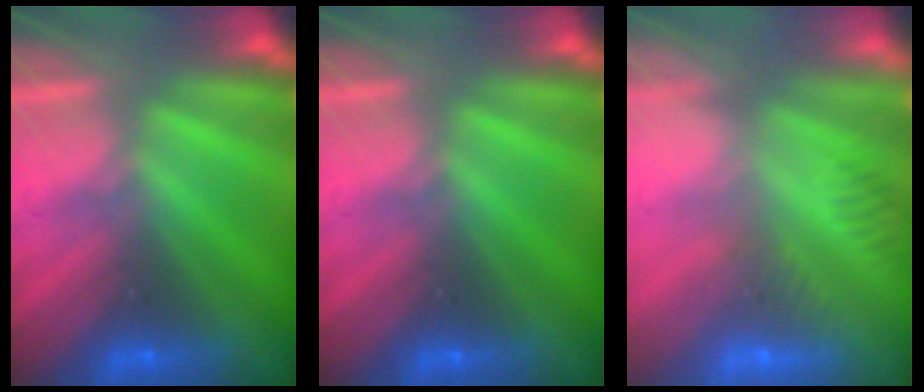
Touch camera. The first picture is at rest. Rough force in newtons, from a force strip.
{"total": 0.0}
{"total": 8.4}